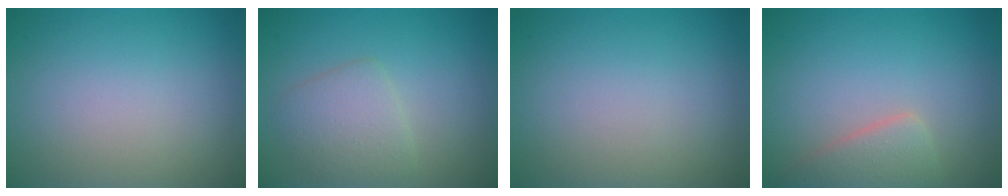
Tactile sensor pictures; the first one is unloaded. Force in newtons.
{"total": 3.0, "press": 3.0, "slide": 0.1}
{"total": 0.0}
{"total": 2.8, "press": 2.8, "slide": 0.3}